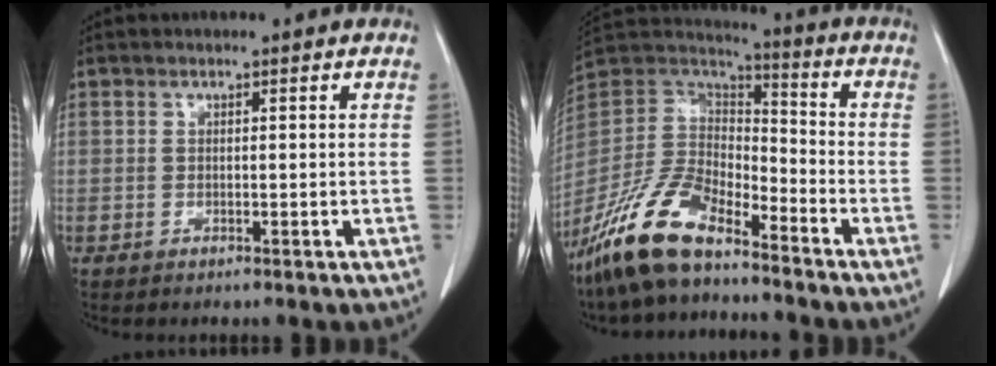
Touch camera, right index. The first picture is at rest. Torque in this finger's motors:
{"motor_torque": [-0.13, -0.36, -0.08, -0.07]}